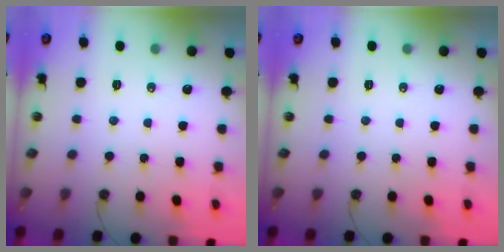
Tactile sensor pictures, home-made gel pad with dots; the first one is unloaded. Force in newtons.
{"total": 0.0}